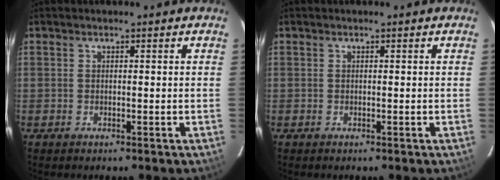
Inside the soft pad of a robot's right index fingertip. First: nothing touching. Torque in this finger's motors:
{"motor_torque": [0.00, 0.00, 0.04, 0.01]}